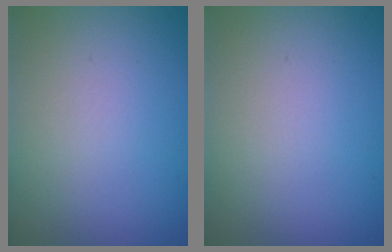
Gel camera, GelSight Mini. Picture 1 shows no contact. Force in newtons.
{"total": 0.0}